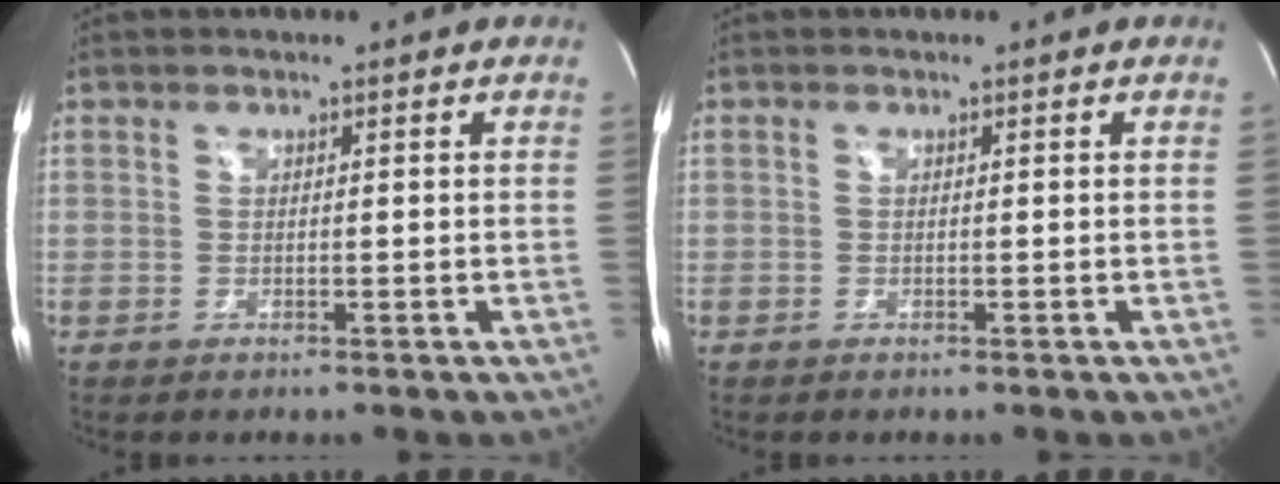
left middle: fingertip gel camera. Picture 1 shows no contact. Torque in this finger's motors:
{"motor_torque": [0.00, 0.00, 0.00, 0.00]}